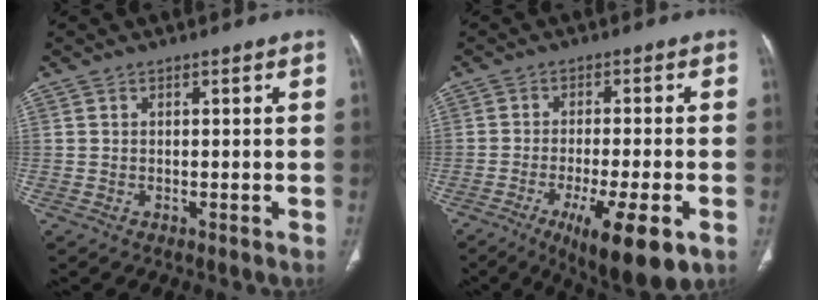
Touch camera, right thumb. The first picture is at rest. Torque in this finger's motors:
{"motor_torque": [2.51, 2.49, 0.04, -0.13, 0.29]}